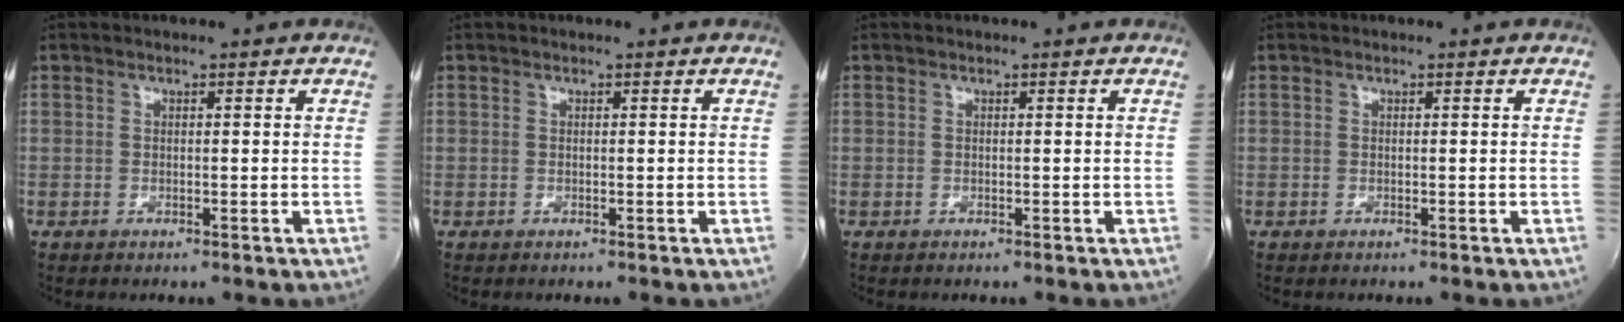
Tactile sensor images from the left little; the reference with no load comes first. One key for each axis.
{"total": 0.0}
{"total": 0.0}
{"total": 0.0}